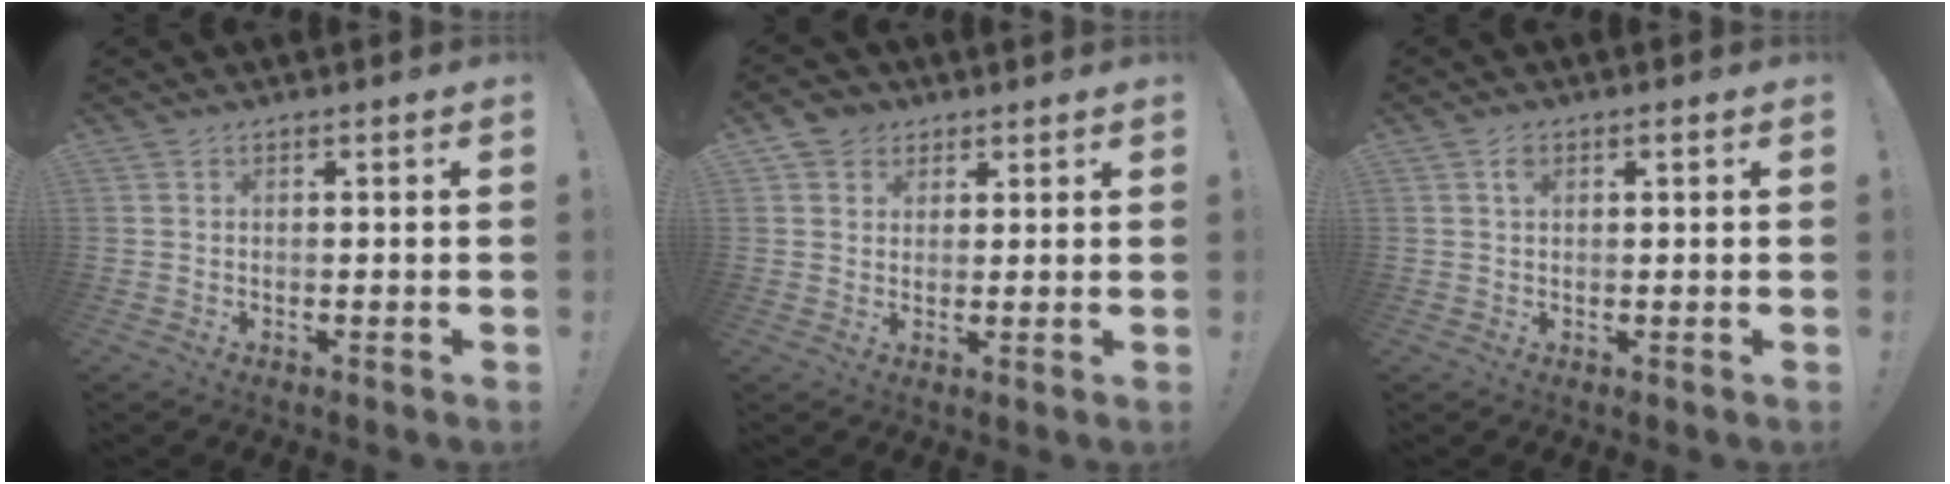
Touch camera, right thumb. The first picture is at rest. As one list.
[{"total": 4.7, "force": [2.4, 4.0, 0.9], "torque": [-0.008, -0.008, 0.045]}, {"total": 1.9, "force": [0.7, 1.2, 1.4], "torque": [-0.016, 0.000, 0.008]}]